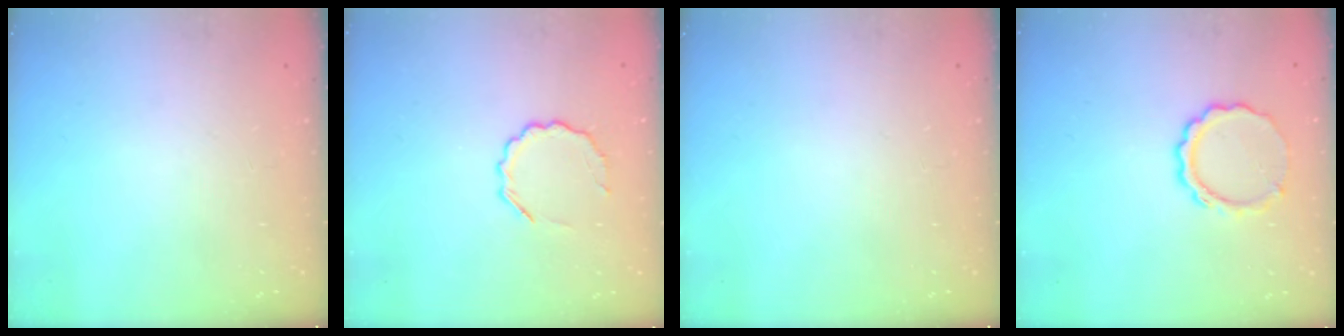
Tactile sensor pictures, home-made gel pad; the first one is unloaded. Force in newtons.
{"total": 7.2, "press": 7.1, "slide": 1.5}
{"total": 0.0}
{"total": 8.5, "press": 8.4, "slide": 1.1}